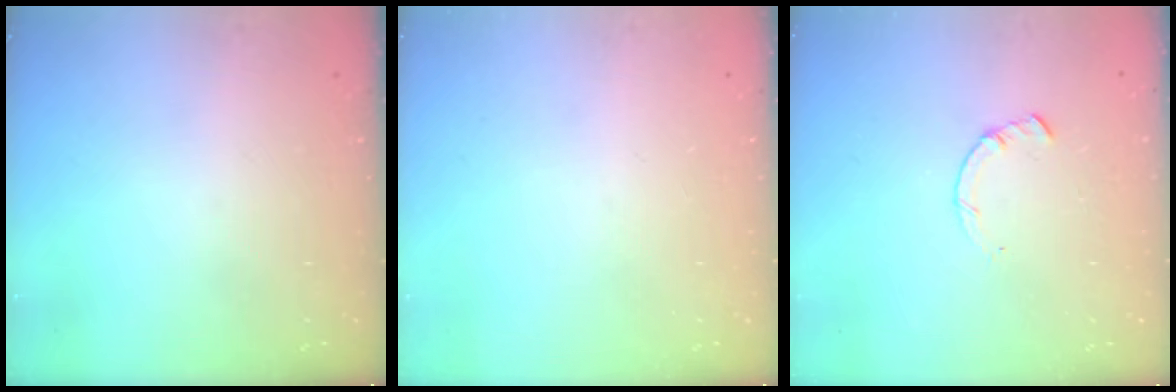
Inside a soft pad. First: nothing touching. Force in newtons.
{"total": 0.0}
{"total": 1.4, "press": 1.4, "slide": 0.2}